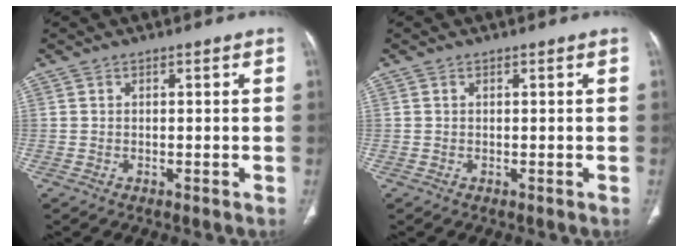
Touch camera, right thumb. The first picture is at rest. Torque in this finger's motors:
{"motor_torque": [0.19, 0.10, 0.47, 0.30, -0.03]}